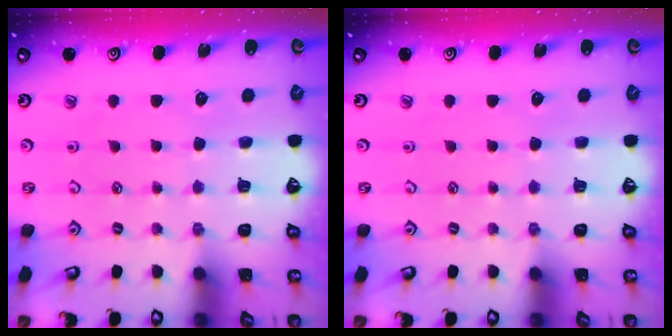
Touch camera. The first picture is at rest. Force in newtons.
{"total": 0.0}